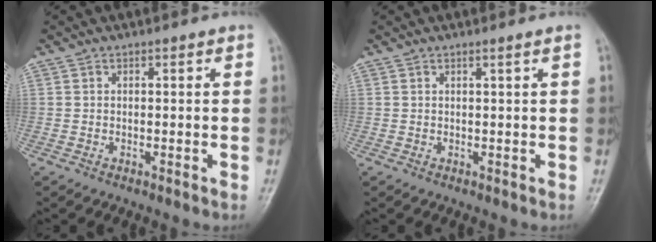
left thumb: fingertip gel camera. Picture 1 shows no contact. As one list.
[{"total": 0.8, "force": [0.3, -0.3, 0.6], "torque": [-0.019, -0.005, 0.009]}]